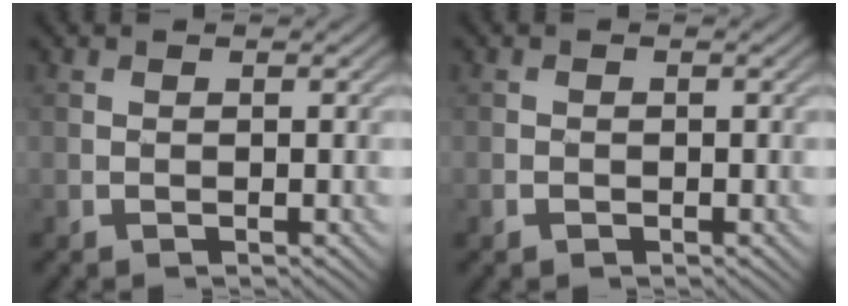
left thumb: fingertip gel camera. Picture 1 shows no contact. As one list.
[{"total": 0.7, "force": [-0.4, 0.5, 0.3], "torque": [-0.005, -0.003, -0.007]}]